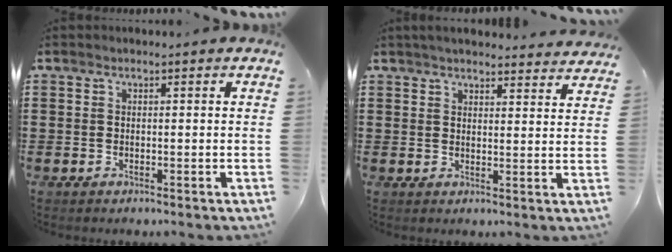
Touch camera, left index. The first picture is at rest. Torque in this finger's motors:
{"motor_torque": [1.42, -0.72, 0.39, 0.05]}